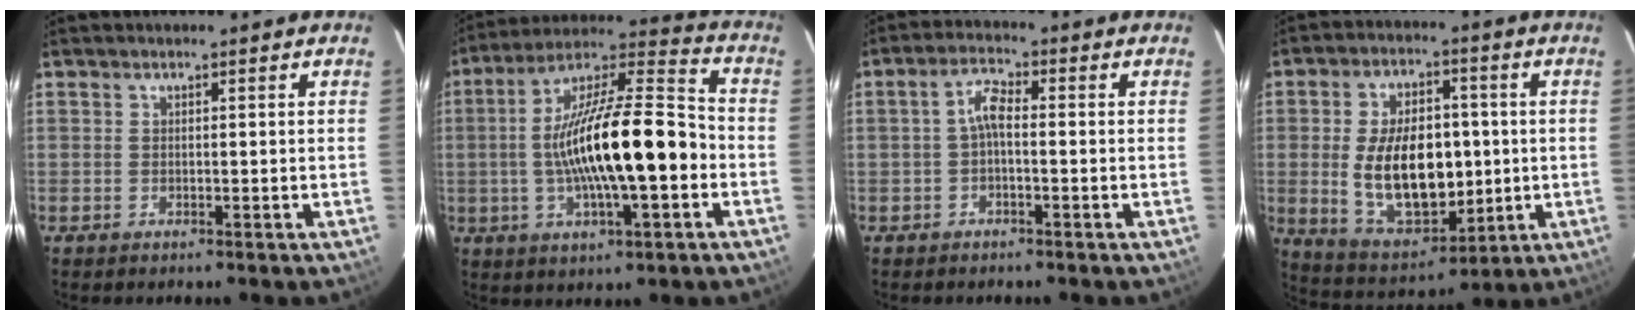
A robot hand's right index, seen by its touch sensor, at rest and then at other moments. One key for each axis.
{"total": 20.8, "fx": -3.3, "fy": 5.0, "fz": 19.9, "tx": -0.346, "ty": 0.015, "tz": -0.057}
{"total": 3.3, "fx": -0.7, "fy": 1.1, "fz": 3.1, "tx": -0.066, "ty": 0.013, "tz": -0.016}
{"total": 17.6, "fx": -0.5, "fy": 10.2, "fz": 14.4, "tx": -0.272, "ty": 0.003, "tz": 0.016}